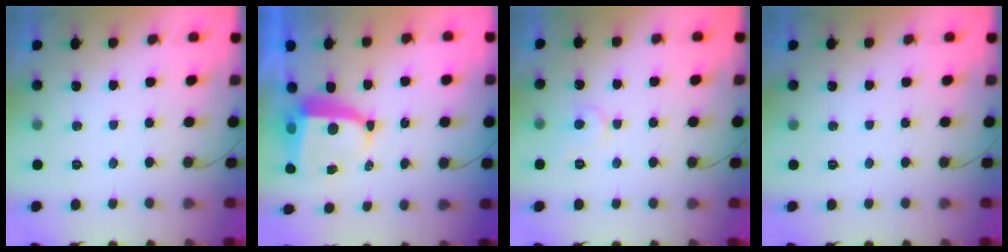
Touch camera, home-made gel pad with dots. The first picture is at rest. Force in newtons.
{"total": 7.6, "press": 7.5, "slide": 1.0}
{"total": 4.8, "press": 4.8, "slide": 0.2}
{"total": 0.0}